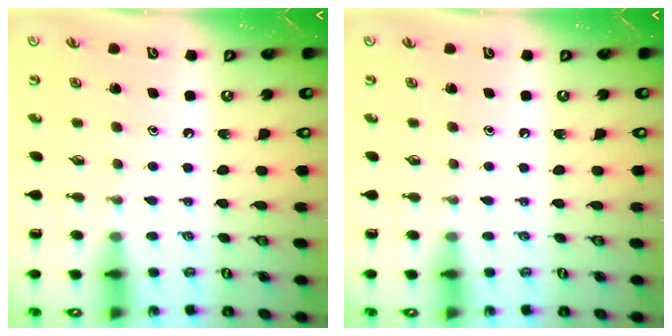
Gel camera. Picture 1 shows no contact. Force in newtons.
{"total": 0.0}